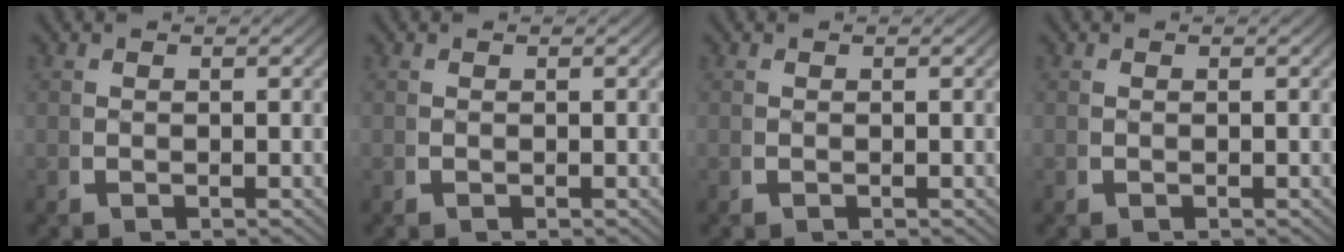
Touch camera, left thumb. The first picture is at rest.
{"total": 0.0}
{"total": 0.0}
{"total": 0.0}